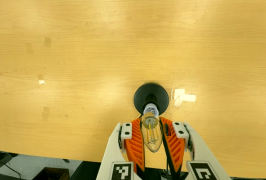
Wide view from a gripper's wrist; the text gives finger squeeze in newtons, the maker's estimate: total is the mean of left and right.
{"total": 19.8, "left": 21.7, "right": 17.9}